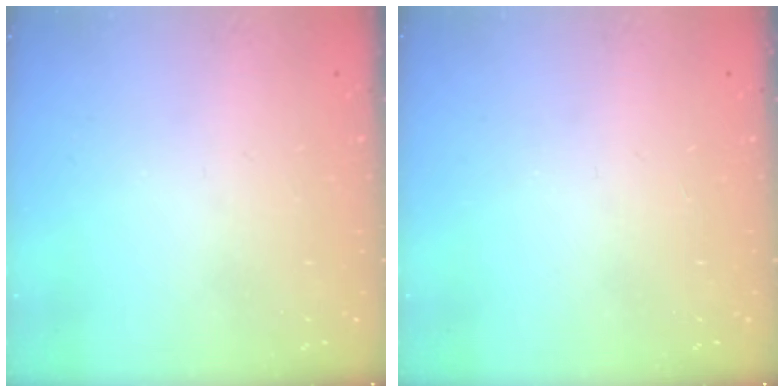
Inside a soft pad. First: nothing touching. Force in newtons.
{"total": 0.0}